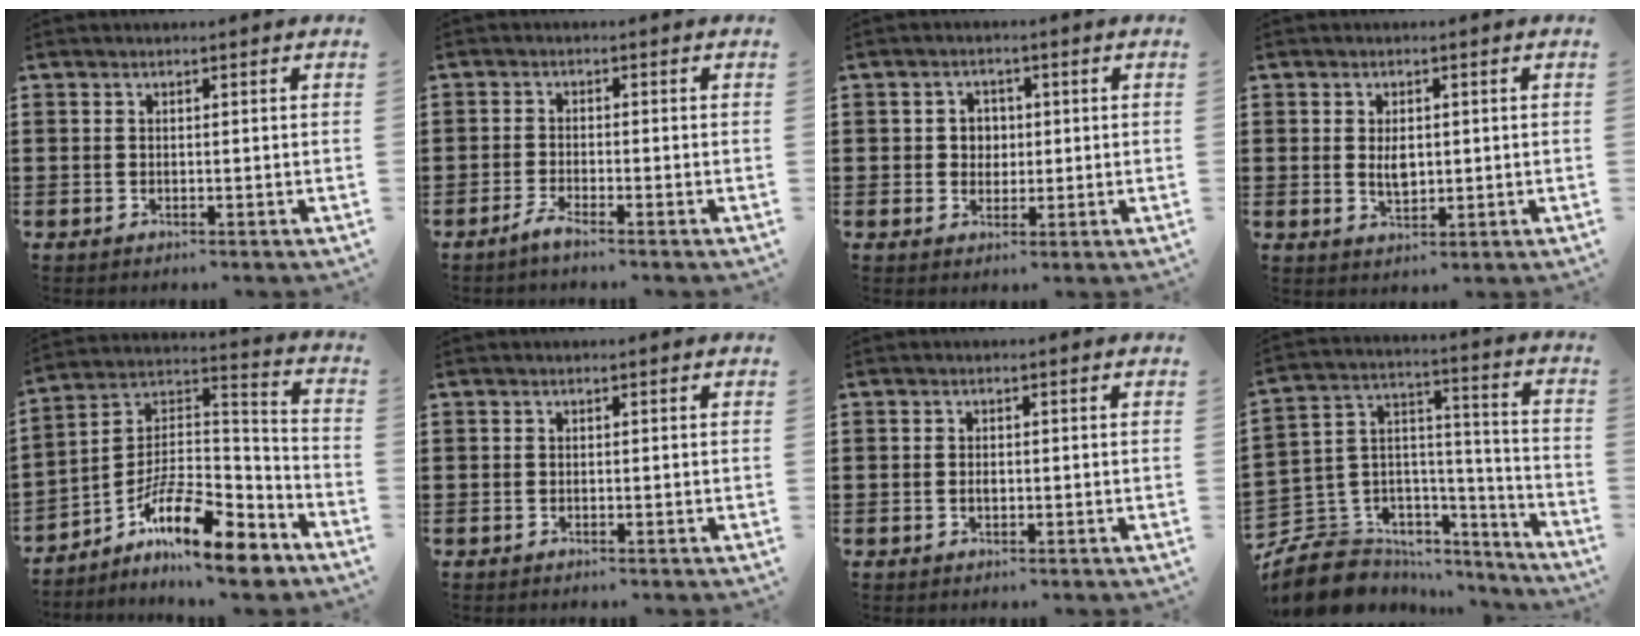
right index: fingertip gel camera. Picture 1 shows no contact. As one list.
[{"total": 1.8, "force": [-1.6, -0.1, 1.0], "torque": [-0.023, -0.003, -0.031]}, {"total": 2.8, "force": [0.2, 2.6, 1.1], "torque": [-0.031, 0.010, -0.001]}, {"total": 3.1, "force": [0.1, 1.5, 2.7], "torque": [-0.046, -0.001, 0.000]}, {"total": 13.2, "force": [-9.4, 3.5, 8.5], "torque": [-0.150, 0.015, -0.177]}, {"total": 0.0}, {"total": 0.9, "force": [-0.2, 0.5, 0.7], "torque": [-0.016, 0.001, -0.005]}, {"total": 8.8, "force": [-6.3, 5.8, 1.9], "torque": [-0.075, -0.008, -0.120]}]